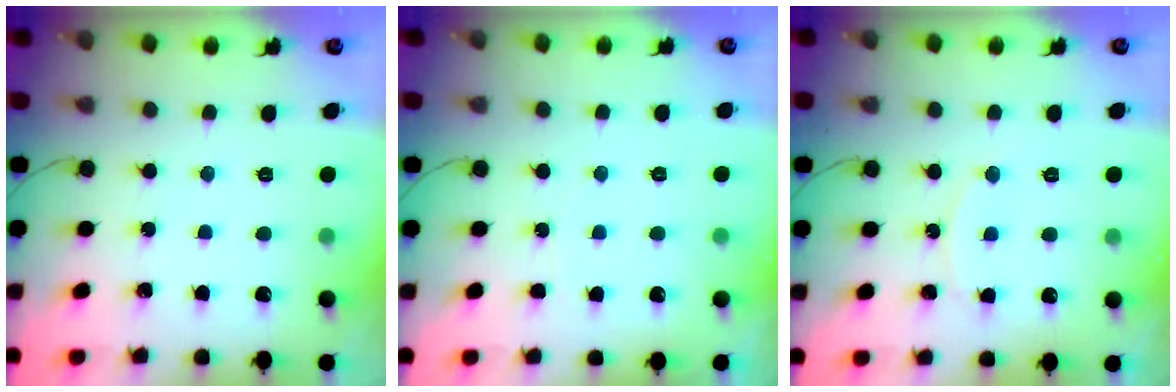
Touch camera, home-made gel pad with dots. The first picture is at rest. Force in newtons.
{"total": 3.7, "press": 3.7, "slide": 0.3}
{"total": 7.7, "press": 7.7, "slide": 0.5}